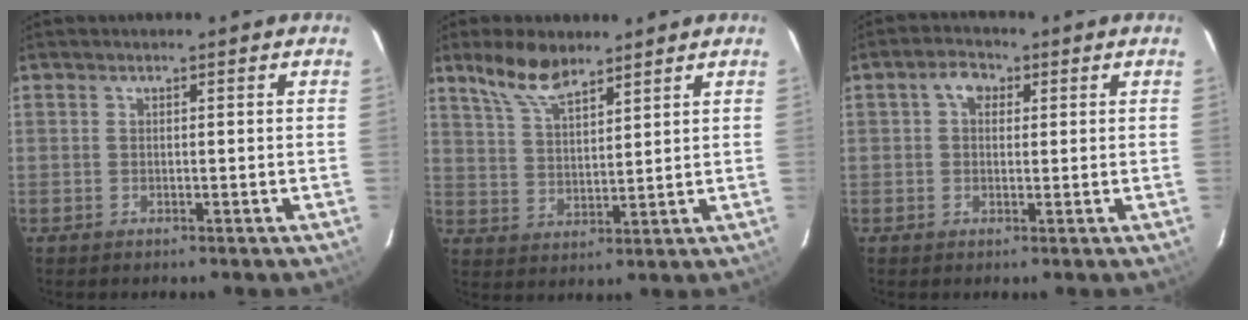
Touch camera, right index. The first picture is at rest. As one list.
[{"total": 8.2, "force": [6.3, 2.8, 4.3], "torque": [-0.084, 0.011, 0.127]}, {"total": 3.5, "force": [0.9, 2.7, 2.0], "torque": [-0.033, 0.016, 0.014]}]